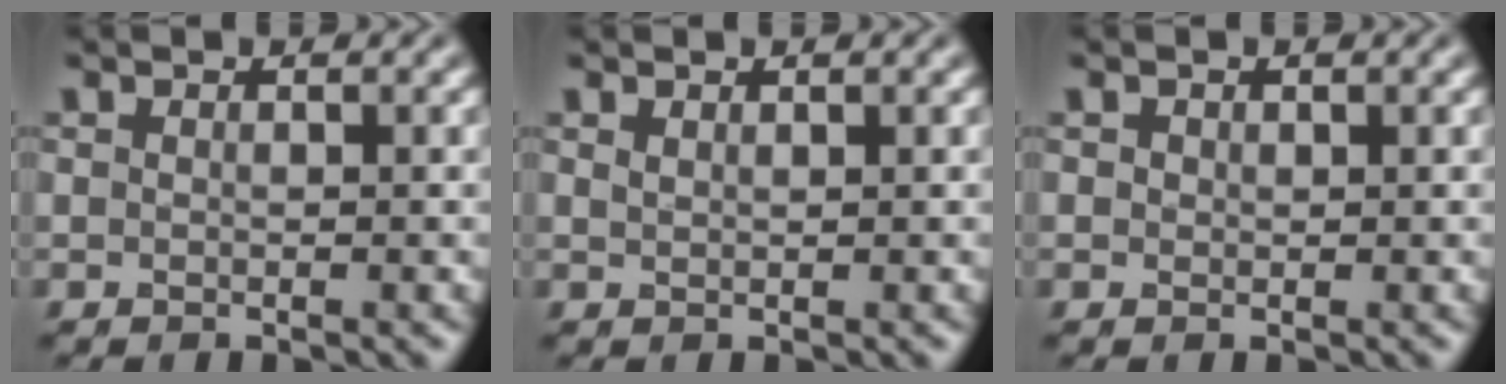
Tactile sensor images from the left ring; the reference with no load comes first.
{"total": 0.6, "force": [0.5, 0.2, 0.2], "torque": [-0.006, 0.000, 0.012]}
{"total": 0.5, "force": [0.2, 0.4, 0.1], "torque": [-0.001, -0.001, 0.004]}